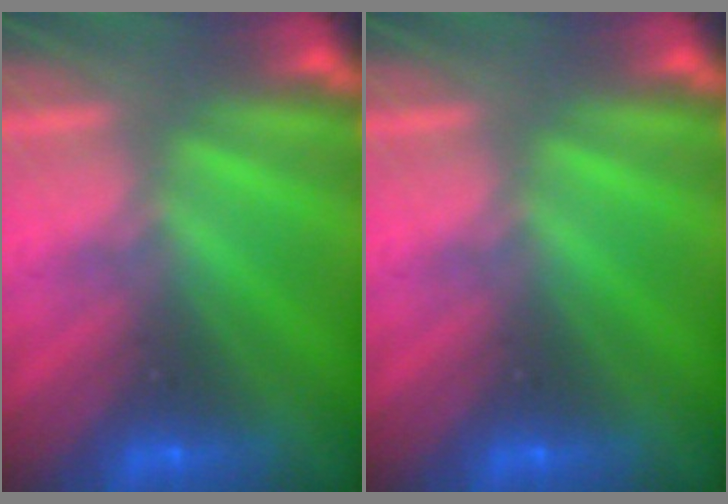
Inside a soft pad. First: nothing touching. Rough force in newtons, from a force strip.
{"total": 0.0}